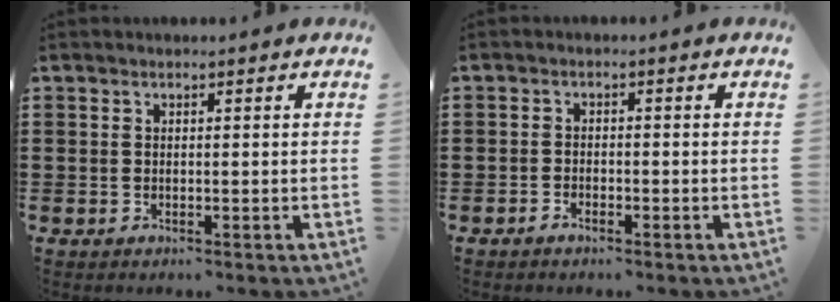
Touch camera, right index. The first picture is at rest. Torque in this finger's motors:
{"motor_torque": [-0.15, 1.68, 0.00, -0.01]}